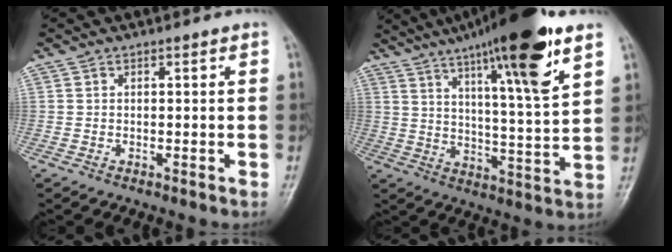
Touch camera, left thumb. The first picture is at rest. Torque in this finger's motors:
{"motor_torque": [2.03, 0.67, 1.90, -0.88, 0.54]}